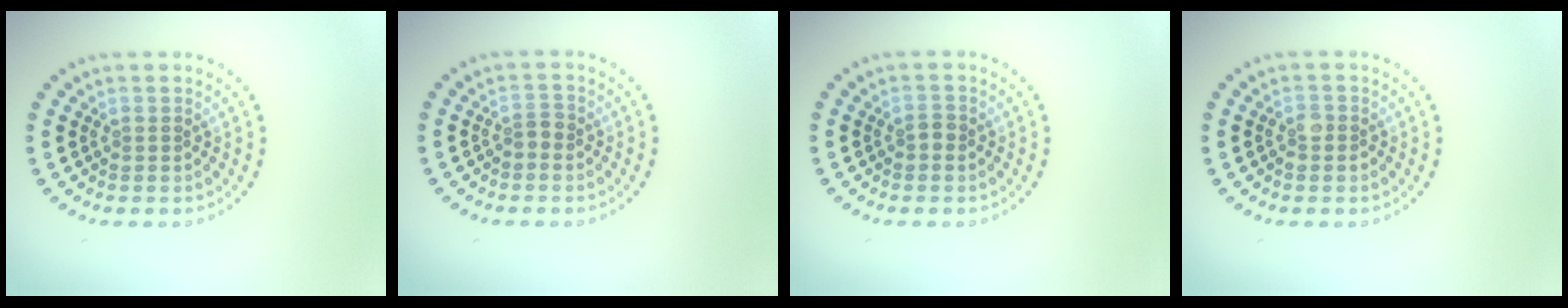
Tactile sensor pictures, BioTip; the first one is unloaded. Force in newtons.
{"total": 1.1, "press": 1.1, "slide": 0.5}
{"total": 0.8, "press": 0.8, "slide": 0.3}
{"total": 1.0, "press": 0.9, "slide": 0.5}